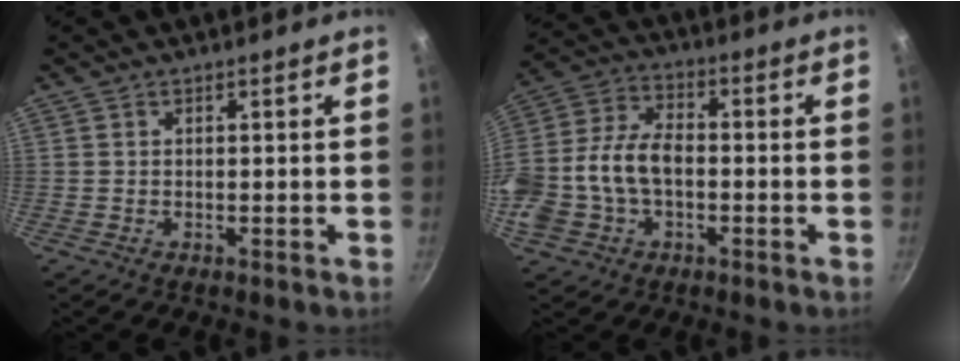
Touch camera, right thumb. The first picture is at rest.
{"total": 14.8, "force": [-2.3, 9.6, 11.0], "torque": [-0.236, 0.035, -0.044]}